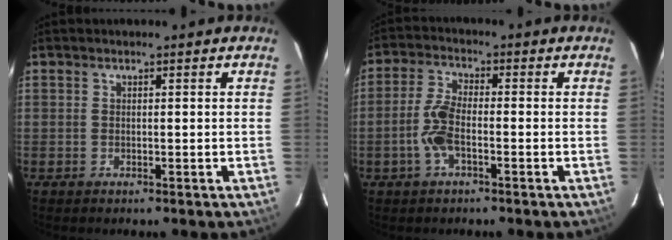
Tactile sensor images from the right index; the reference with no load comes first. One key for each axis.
{"total": 5.9, "fx": -2.0, "fy": 2.2, "fz": 5.1, "tx": -0.116, "ty": 0.006, "tz": -0.043}